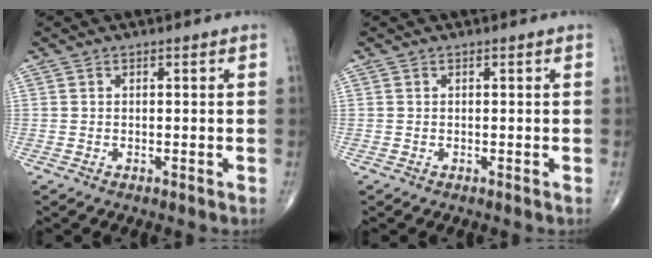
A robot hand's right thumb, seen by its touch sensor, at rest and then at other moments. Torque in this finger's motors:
{"motor_torque": [0.03, 0.03, 0.00, 0.00, 0.01]}